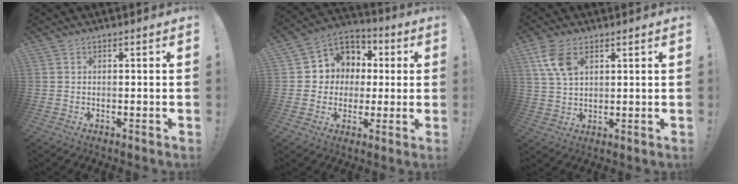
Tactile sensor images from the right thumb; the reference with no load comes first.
{"total": 9.4, "force": [0.4, 9.1, 2.3], "torque": [-0.035, 0.000, 0.021]}
{"total": 8.2, "force": [4.1, 4.6, 5.5], "torque": [-0.107, -0.011, 0.079]}